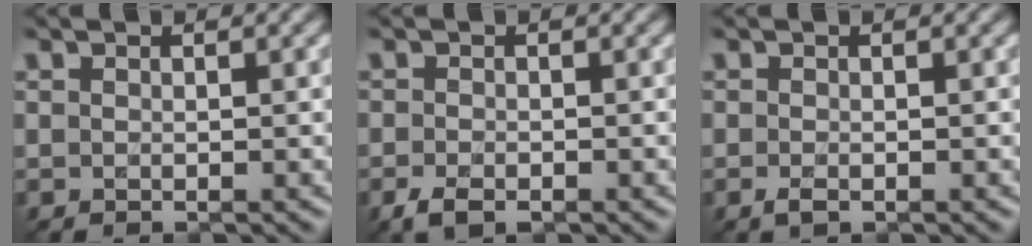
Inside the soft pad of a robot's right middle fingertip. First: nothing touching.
{"total": 2.8, "force": [-1.9, 1.2, 1.6], "torque": [-0.035, -0.010, -0.034]}
{"total": 1.1, "force": [-0.7, 0.3, 0.7], "torque": [-0.018, -0.005, -0.013]}